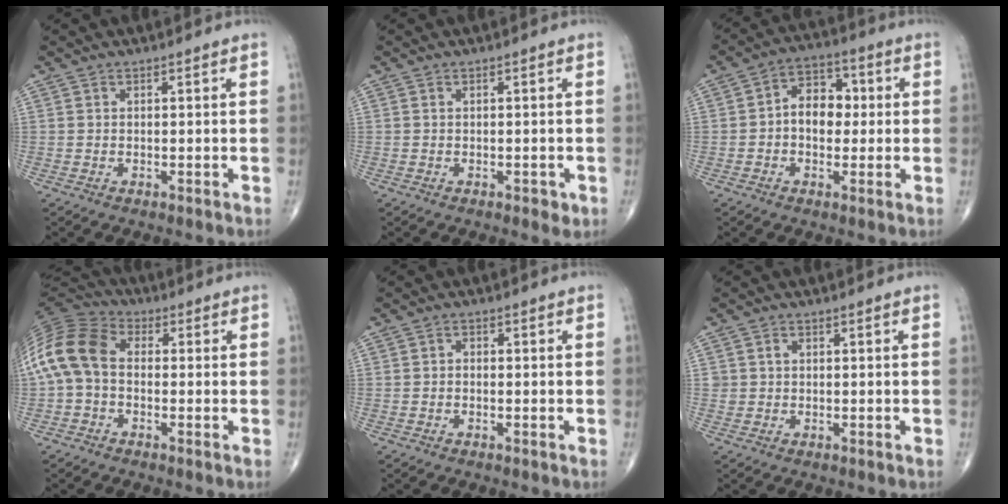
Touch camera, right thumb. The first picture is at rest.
{"total": 1.6, "force": [-0.6, 0.8, 1.3], "torque": [-0.013, -0.001, -0.005]}
{"total": 8.4, "force": [0.1, 6.1, 5.8], "torque": [-0.059, 0.024, -0.011]}
{"total": 12.8, "force": [-0.3, 8.8, 9.3], "torque": [-0.191, 0.031, -0.019]}
{"total": 1.0, "force": [-0.3, 0.8, 0.6], "torque": [-0.003, 0.005, -0.009]}
{"total": 1.3, "force": [0.2, 1.2, 0.5], "torque": [-0.004, 0.002, 0.003]}